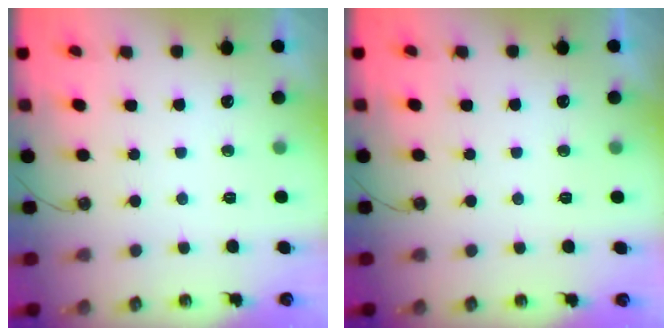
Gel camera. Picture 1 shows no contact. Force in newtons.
{"total": 0.0}